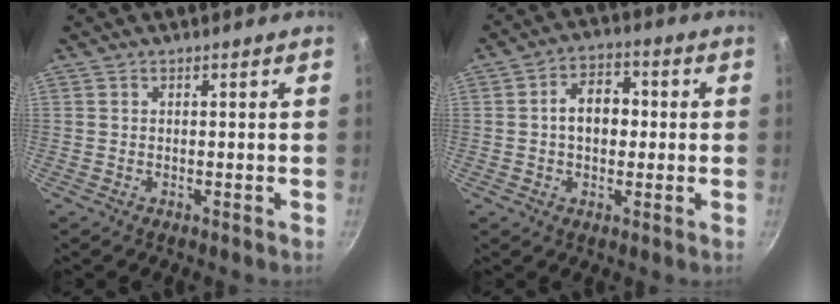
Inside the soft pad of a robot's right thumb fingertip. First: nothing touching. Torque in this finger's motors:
{"motor_torque": [0.37, 2.12, 1.23, -0.21, 0.01]}